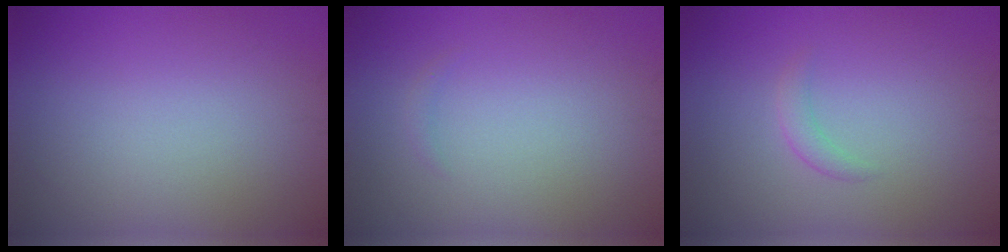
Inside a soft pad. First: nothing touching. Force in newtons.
{"total": 0.5, "press": 0.5, "slide": 0.1}
{"total": 1.2, "press": 1.2, "slide": 0.1}